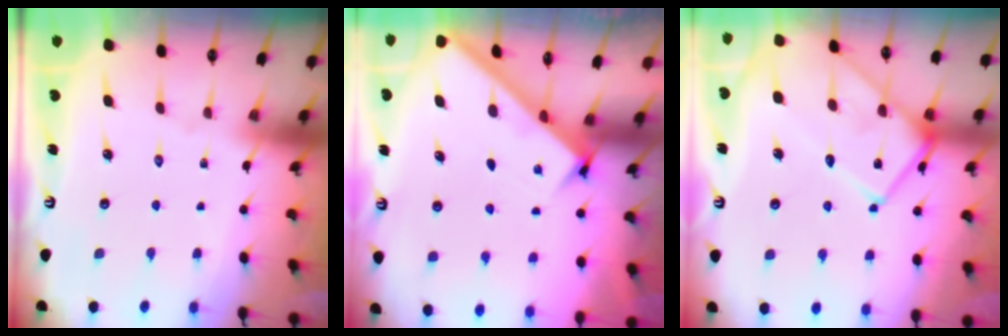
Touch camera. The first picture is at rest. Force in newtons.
{"total": 2.1, "press": 2.1, "slide": 0.2}
{"total": 15.7, "press": 15.6, "slide": 1.3}